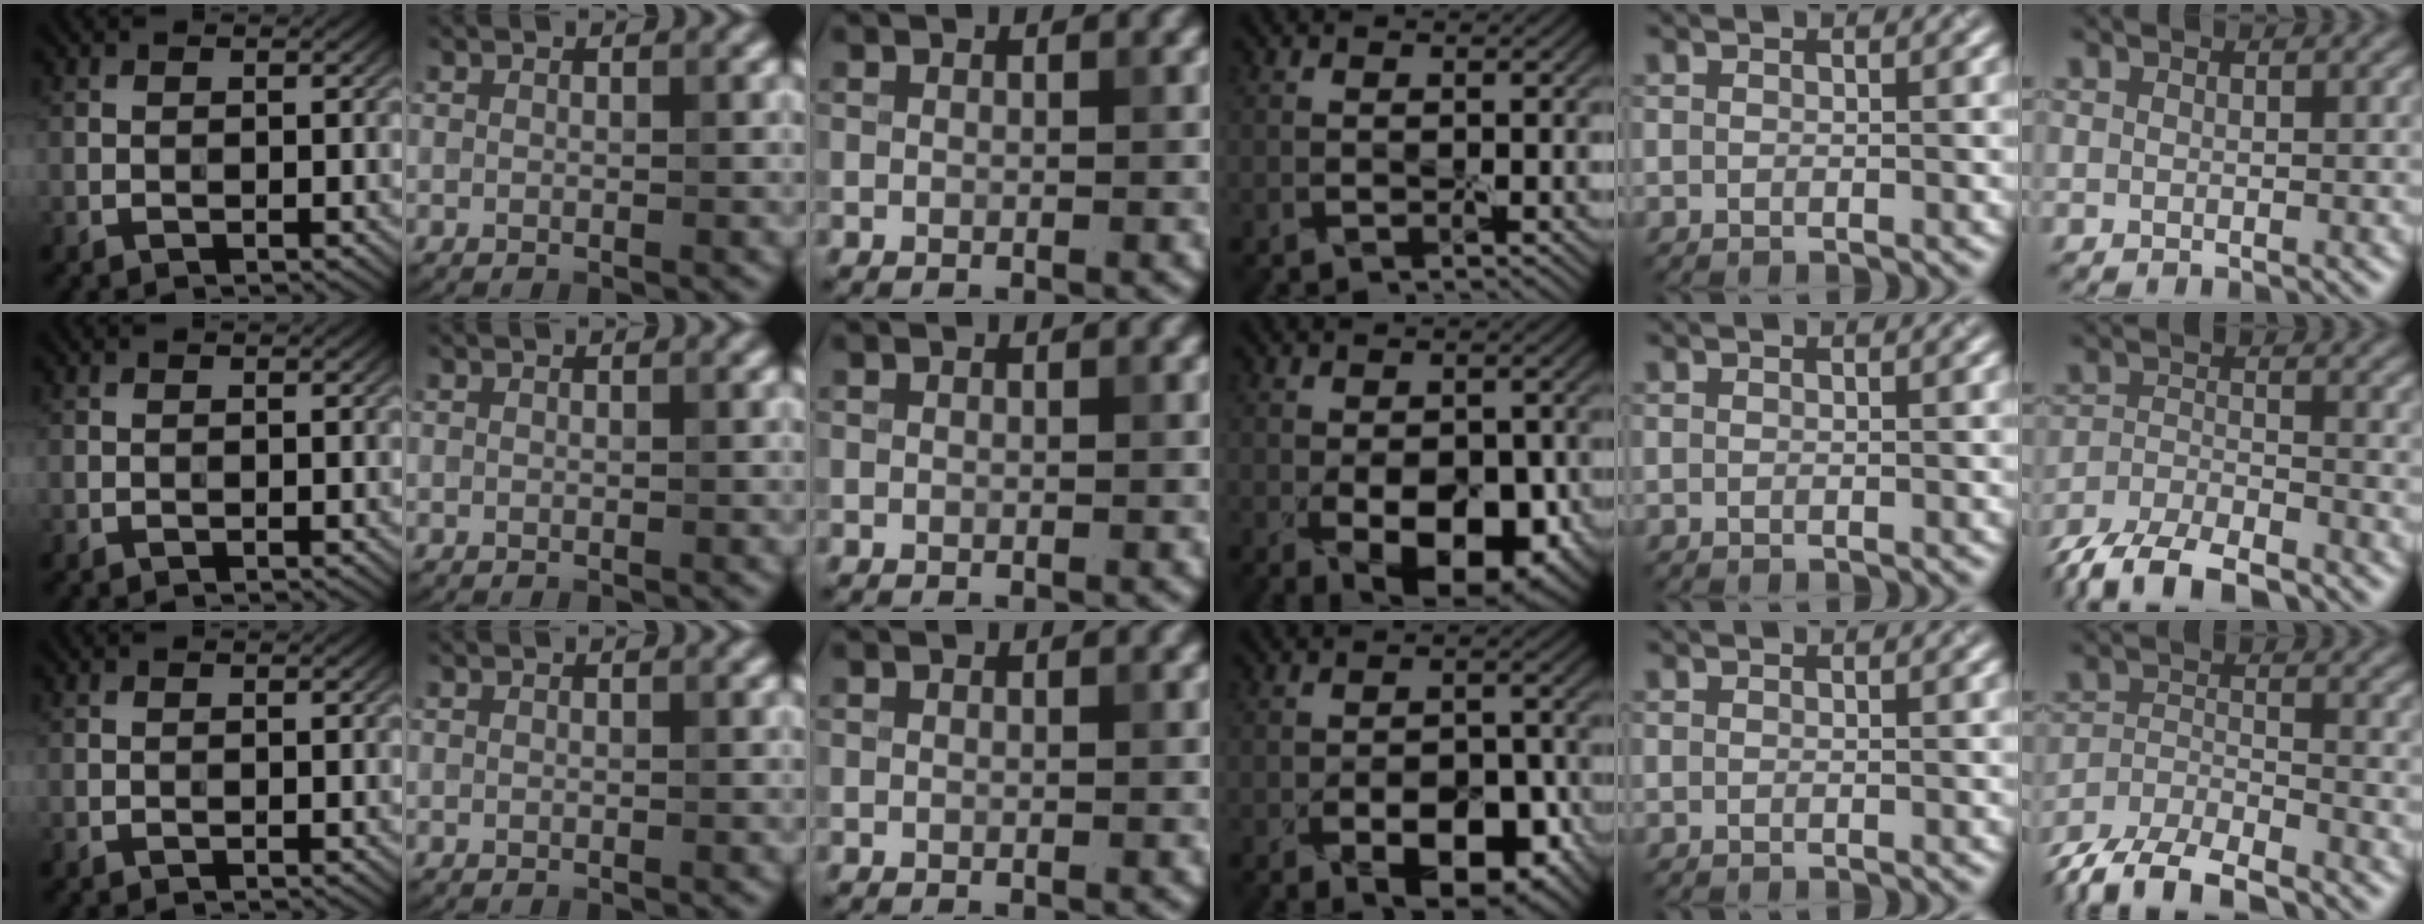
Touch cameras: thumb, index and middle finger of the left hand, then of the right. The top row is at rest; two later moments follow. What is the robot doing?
{"motion": "peel", "object": "velcro strap"}